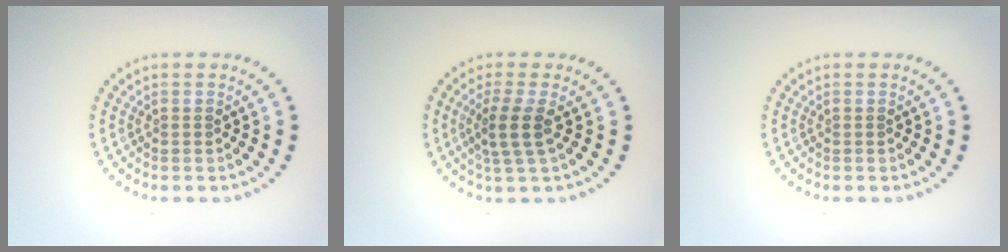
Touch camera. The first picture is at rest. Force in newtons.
{"total": 2.6, "press": 2.1, "slide": 1.6}
{"total": 0.0}